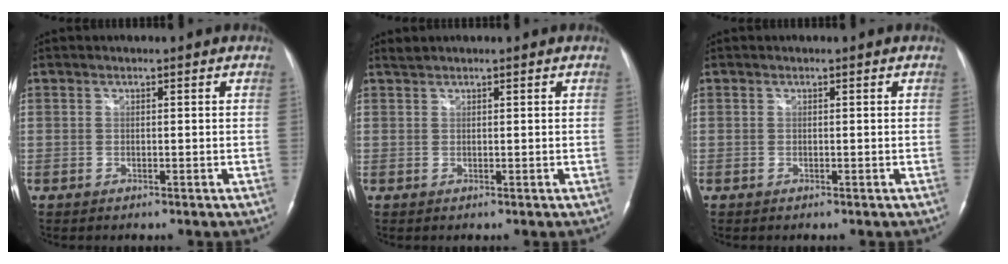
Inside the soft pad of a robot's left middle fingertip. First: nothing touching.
{"total": 0.9, "force": [0.9, -0.1, 0.0], "torque": [-0.008, 0.007, 0.023]}
{"total": 0.0}